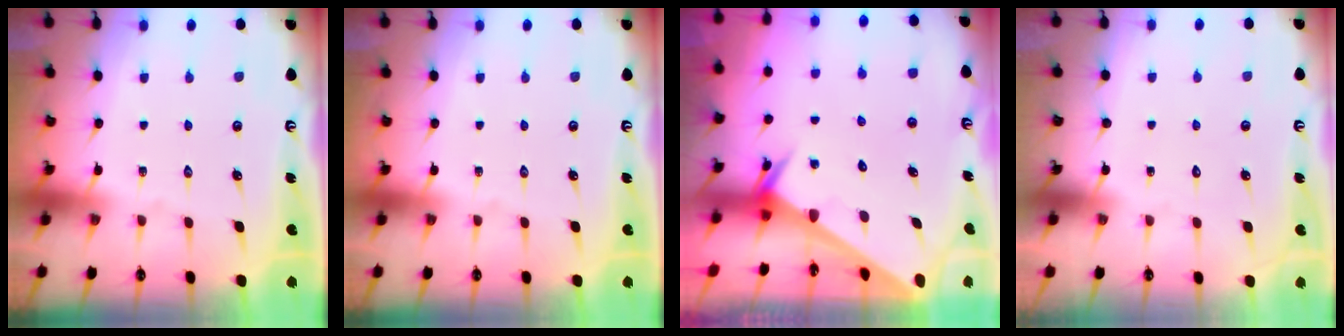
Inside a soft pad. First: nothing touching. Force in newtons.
{"total": 0.0}
{"total": 2.5, "press": 2.5, "slide": 0.1}
{"total": 1.6, "press": 1.6, "slide": 0.0}